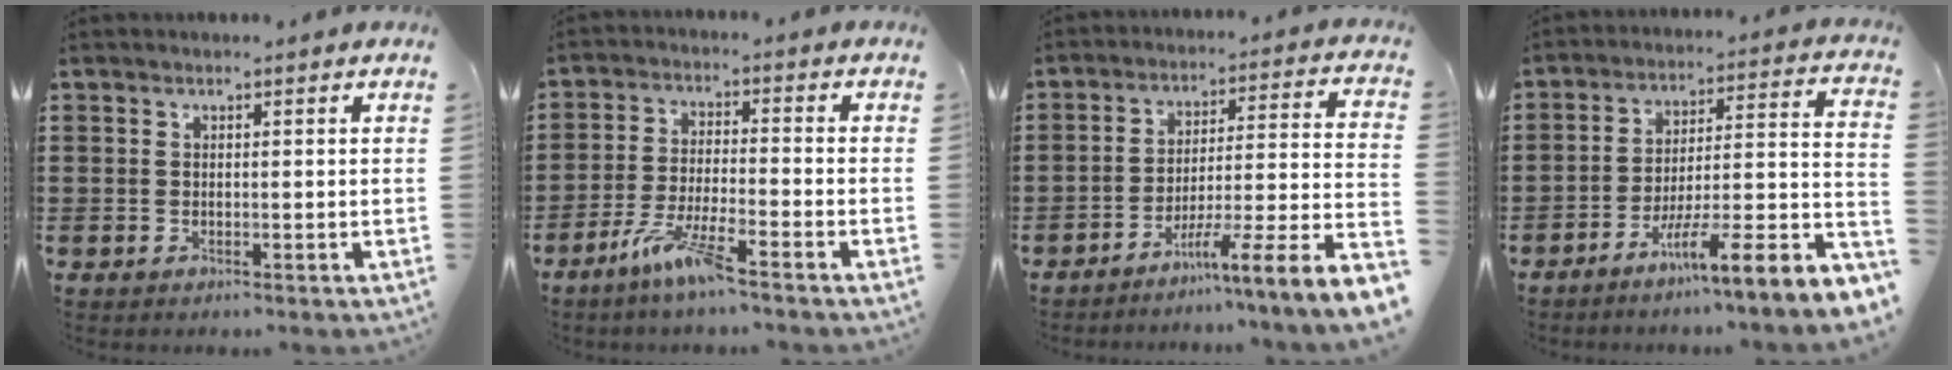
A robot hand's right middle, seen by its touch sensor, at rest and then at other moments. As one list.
[{"total": 6.8, "force": [-4.9, 0.4, 4.8], "torque": [-0.099, -0.007, -0.090]}, {"total": 5.2, "force": [-3.5, -1.1, 3.6], "torque": [-0.058, -0.044, -0.080]}, {"total": 6.7, "force": [-4.4, -0.9, 4.9], "torque": [-0.081, -0.036, -0.092]}]